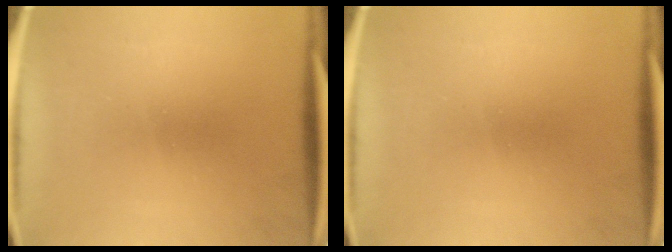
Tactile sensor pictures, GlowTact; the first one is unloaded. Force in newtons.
{"total": 0.0}